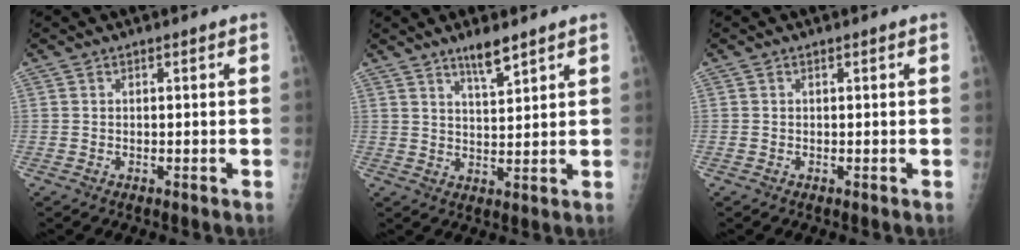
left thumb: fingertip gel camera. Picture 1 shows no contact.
{"total": 4.7, "force": [3.6, 0.6, 3.0], "torque": [-0.046, -0.027, 0.064]}
{"total": 0.0}